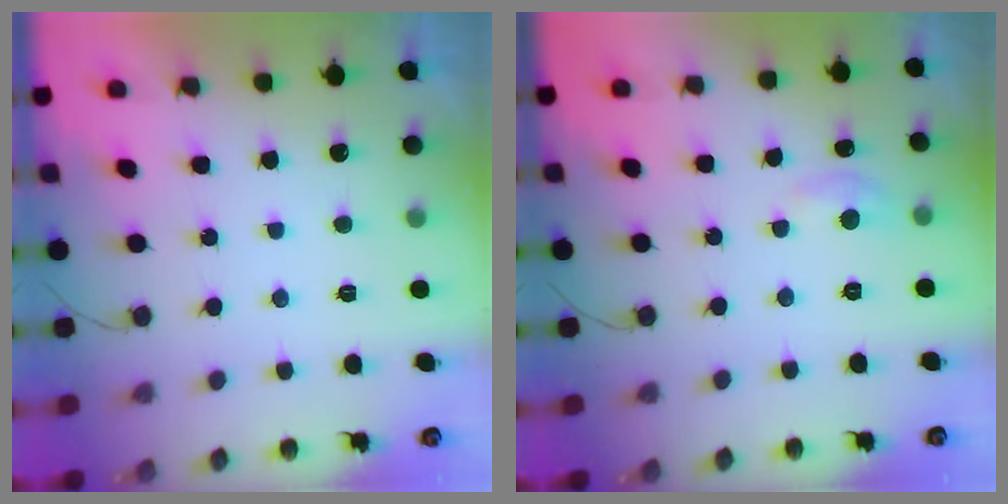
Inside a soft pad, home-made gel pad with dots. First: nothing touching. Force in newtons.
{"total": 5.0, "press": 5.0, "slide": 0.5}